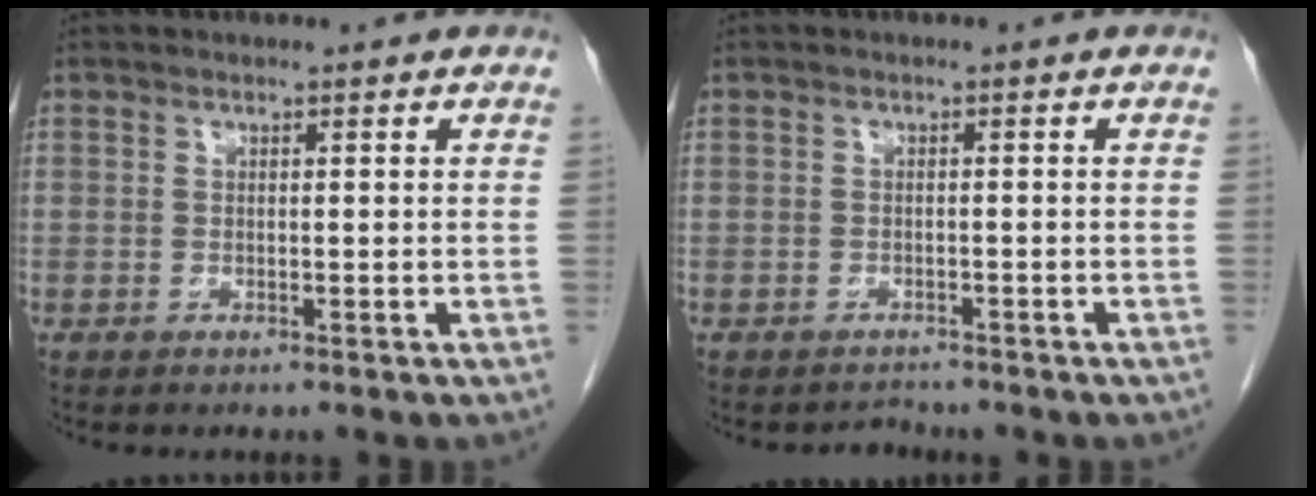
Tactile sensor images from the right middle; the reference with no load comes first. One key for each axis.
{"total": 1.4, "fx": -1.3, "fy": 0.4, "fz": -0.4, "tx": 0.001, "ty": -0.006, "tz": -0.019}